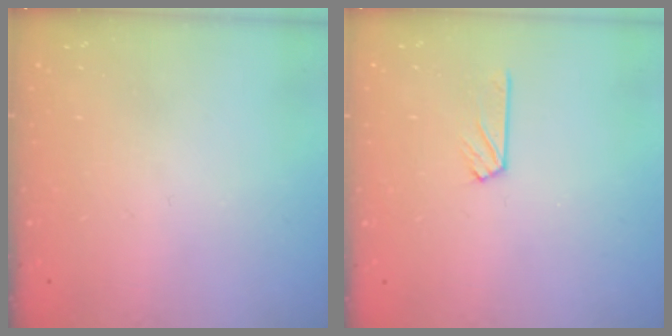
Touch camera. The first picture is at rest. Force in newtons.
{"total": 3.0, "press": 3.0, "slide": 0.3}